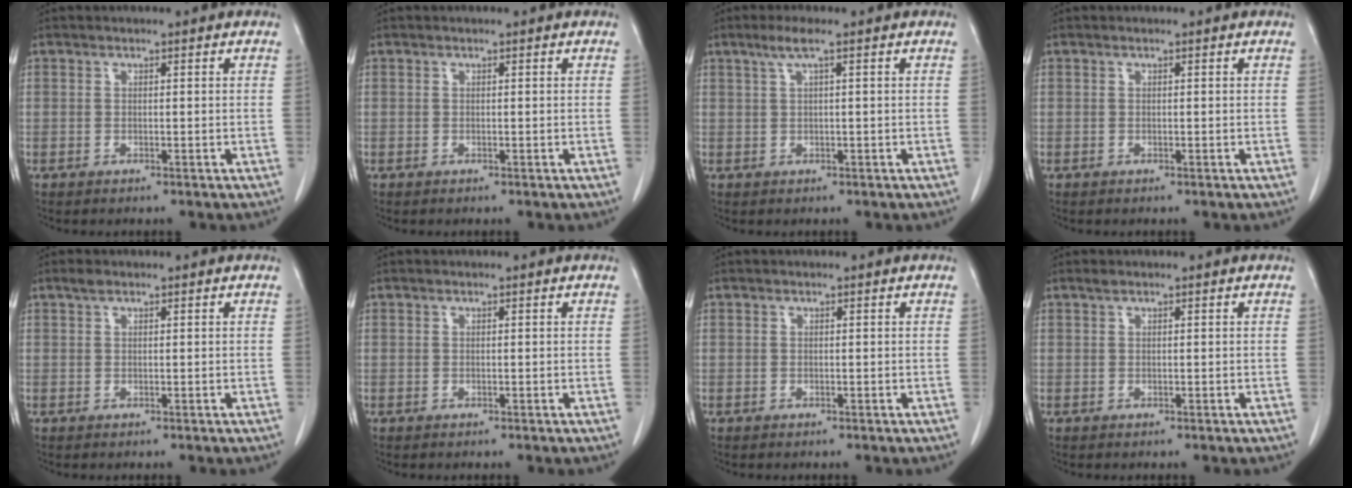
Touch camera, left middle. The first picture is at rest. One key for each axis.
{"total": 0.0}
{"total": 2.4, "fx": 1.2, "fy": -0.2, "fz": 2.1, "tx": -0.051, "ty": 0.011, "tz": 0.027}
{"total": 0.0}
{"total": 1.0, "fx": 0.7, "fy": 0.4, "fz": 0.6, "tx": -0.014, "ty": 0.009, "tz": 0.015}
{"total": 0.0}
{"total": 0.0}
{"total": 0.5, "fx": 0.4, "fy": 0.1, "fz": 0.3, "tx": -0.011, "ty": 0.007, "tz": 0.009}